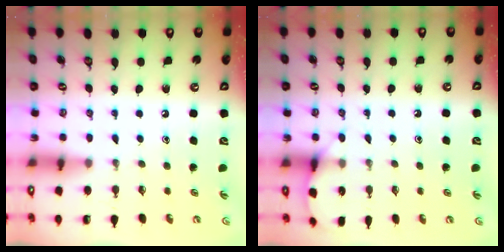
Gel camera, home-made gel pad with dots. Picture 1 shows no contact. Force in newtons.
{"total": 6.3, "press": 6.2, "slide": 0.6}